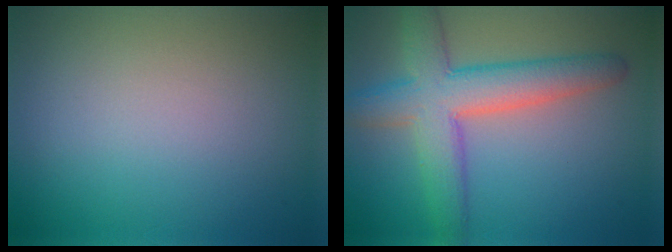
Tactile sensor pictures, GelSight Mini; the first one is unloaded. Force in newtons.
{"total": 7.0, "press": 7.0, "slide": 0.4}